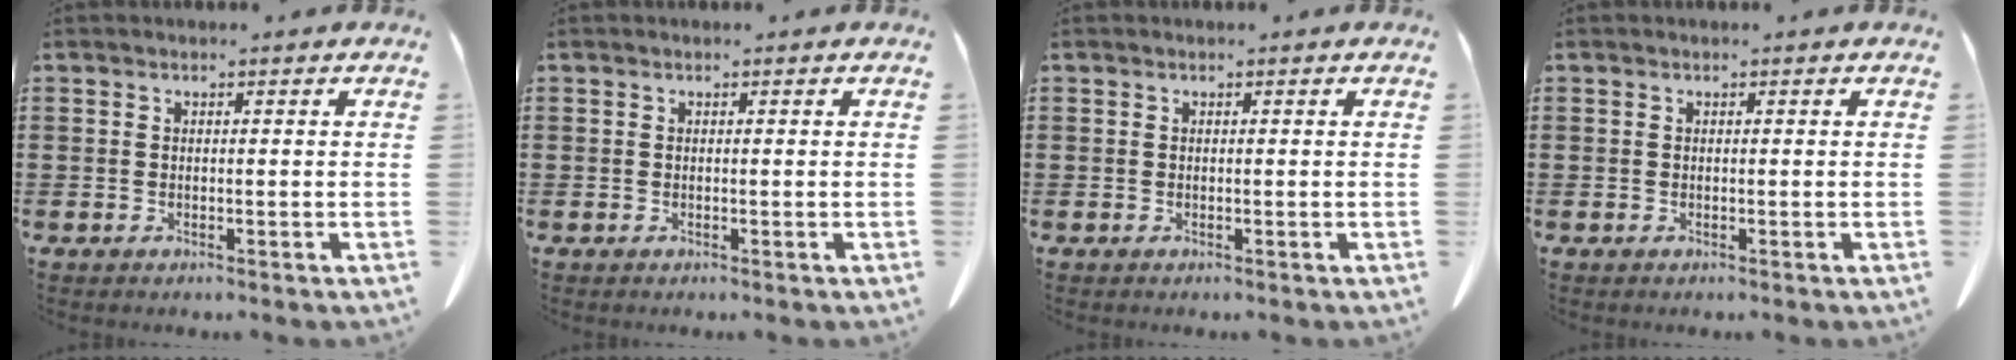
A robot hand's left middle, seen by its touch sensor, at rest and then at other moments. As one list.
[{"total": 0.0}, {"total": 0.0}, {"total": 0.0}]